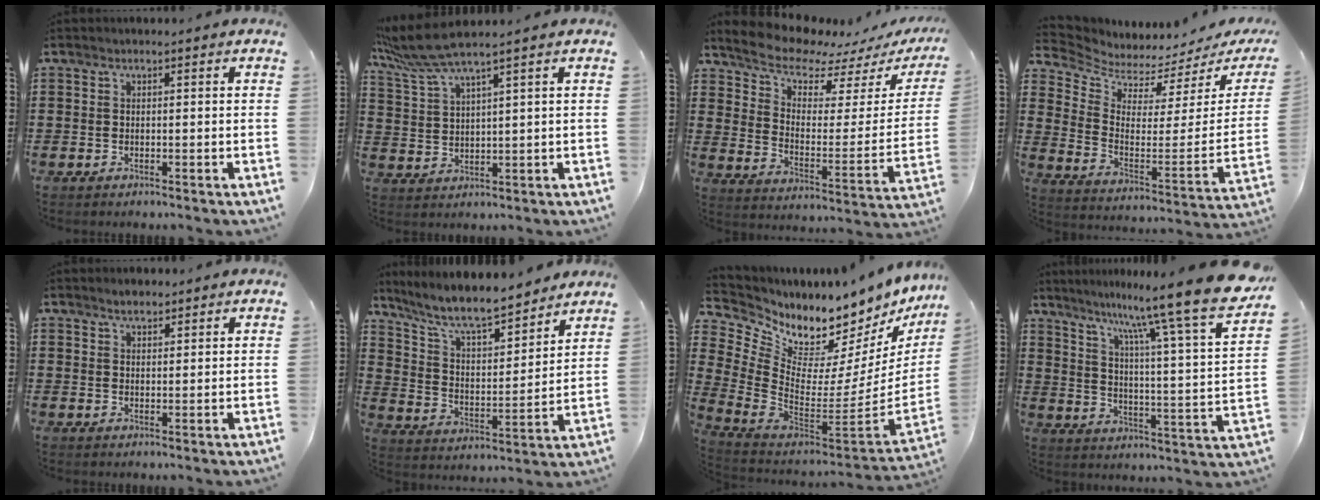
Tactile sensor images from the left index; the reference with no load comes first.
{"total": 6.2, "force": [4.8, 0.5, 3.8], "torque": [-0.100, -0.013, 0.083]}
{"total": 8.0, "force": [7.6, 2.0, 1.6], "torque": [-0.058, -0.064, 0.131]}
{"total": 3.6, "force": [3.4, 0.7, 0.6], "torque": [-0.040, -0.047, 0.053]}
{"total": 2.1, "force": [1.9, 0.7, 0.6], "torque": [-0.014, 0.005, 0.036]}
{"total": 8.9, "force": [7.8, 1.3, 4.1], "torque": [-0.111, -0.047, 0.132]}
{"total": 6.2, "force": [5.9, 1.7, 0.1], "torque": [-0.047, -0.087, 0.098]}
{"total": 13.1, "force": [10.9, -1.1, 7.2], "torque": [-0.143, -0.090, 0.169]}